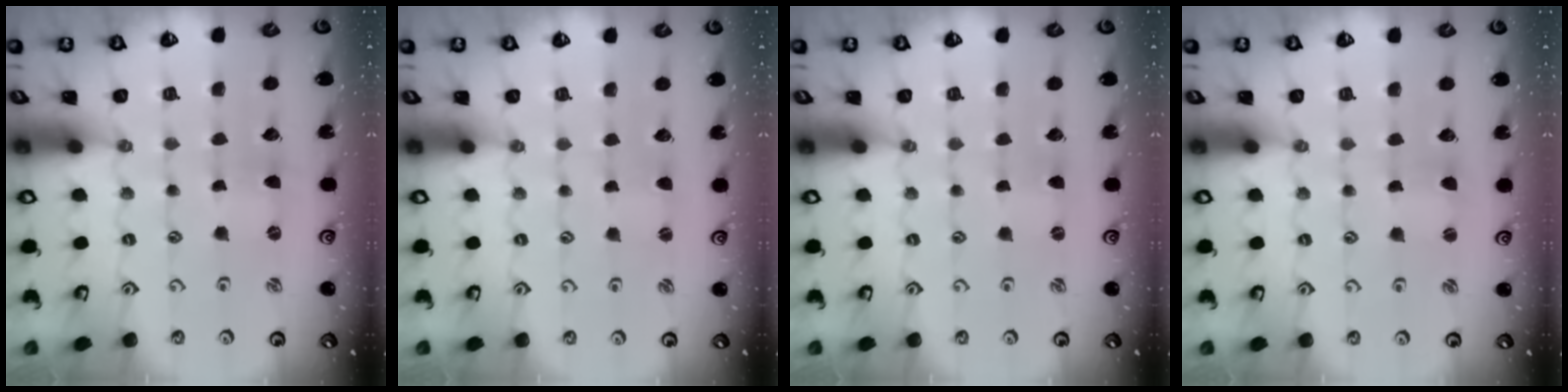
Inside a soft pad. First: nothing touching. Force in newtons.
{"total": 0.0}
{"total": 0.0}
{"total": 0.8, "press": 0.8, "slide": 0.3}